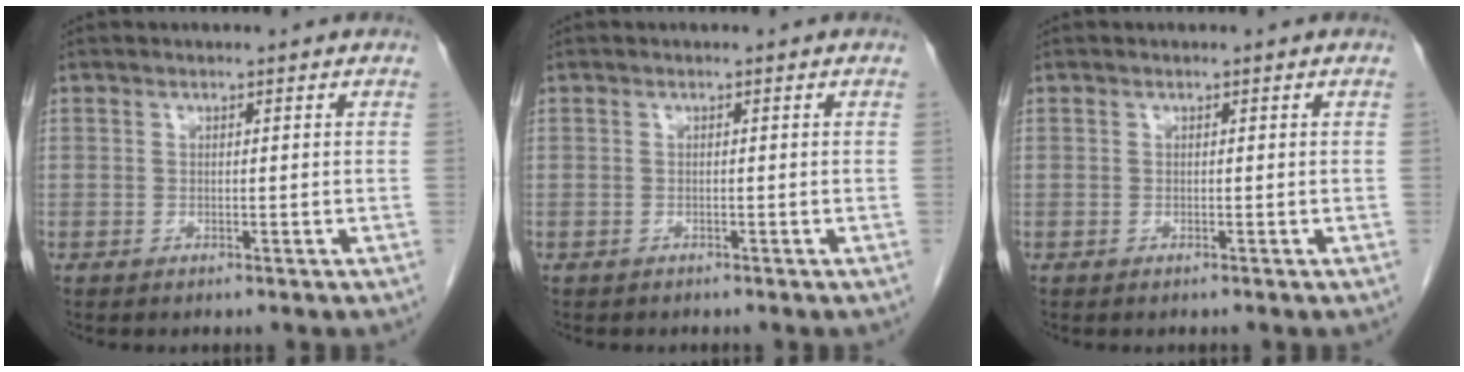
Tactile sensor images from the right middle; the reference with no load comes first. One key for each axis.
{"total": 0.5, "fx": -0.4, "fy": 0.3, "fz": 0.0, "tx": -0.012, "ty": 0.000, "tz": -0.008}
{"total": 0.0}